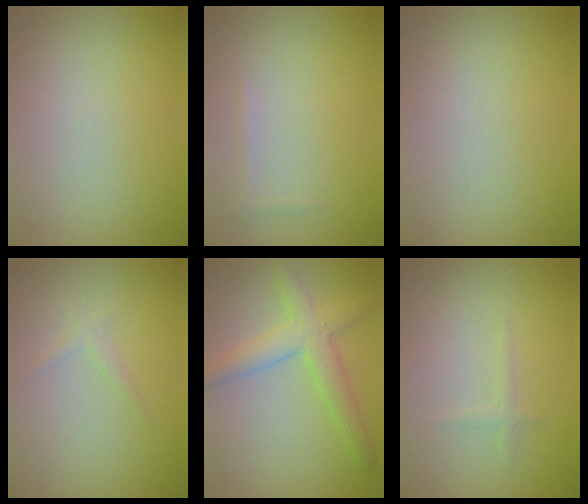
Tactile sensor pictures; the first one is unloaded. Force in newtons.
{"total": 0.6, "press": 0.6, "slide": 0.0}
{"total": 0.0}
{"total": 0.8, "press": 0.8, "slide": 0.0}
{"total": 4.2, "press": 4.2, "slide": 0.1}
{"total": 0.7, "press": 0.7, "slide": 0.0}